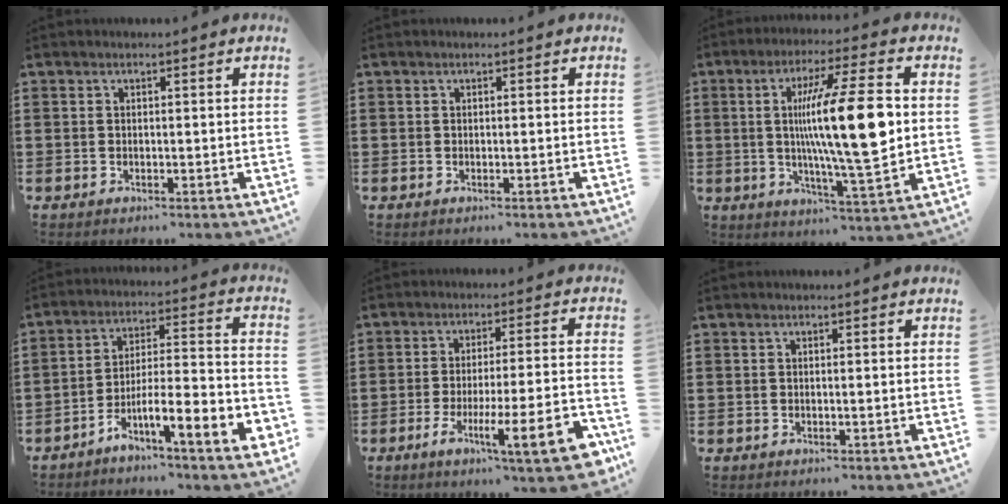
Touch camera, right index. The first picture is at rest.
{"total": 0.0}
{"total": 15.8, "force": [1.4, 2.6, 15.6], "torque": [-0.266, -0.003, 0.018]}
{"total": 7.7, "force": [-5.3, 0.8, 5.6], "torque": [-0.094, -0.011, -0.101]}
{"total": 12.6, "force": [-6.4, 1.7, 10.7], "torque": [-0.182, 0.002, -0.107]}
{"total": 0.0}